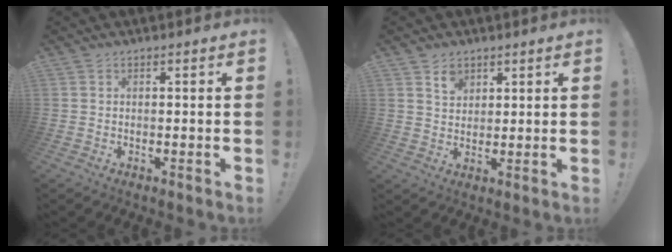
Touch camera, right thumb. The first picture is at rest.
{"total": 4.5, "force": [3.0, 3.0, 1.5], "torque": [-0.015, -0.014, 0.053]}